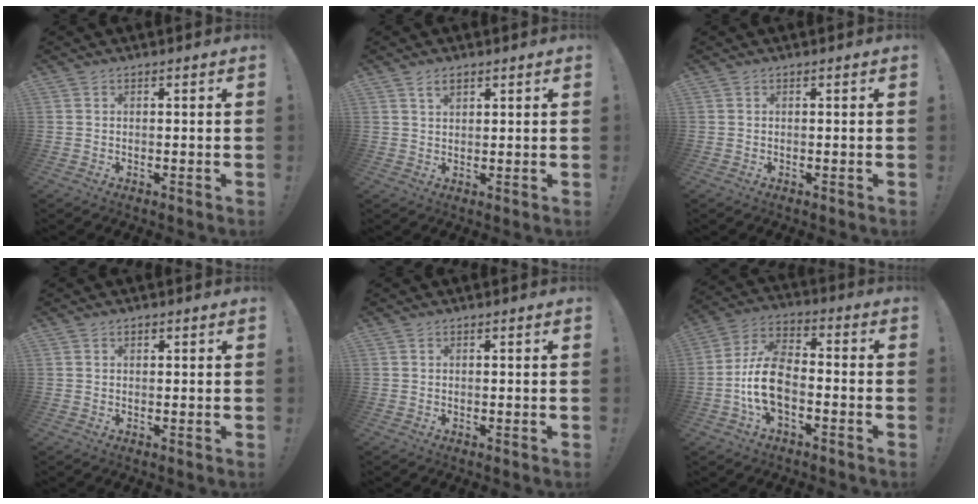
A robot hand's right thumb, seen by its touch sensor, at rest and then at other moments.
{"total": 2.9, "force": [1.7, 1.4, 1.9], "torque": [-0.033, -0.001, 0.029]}
{"total": 0.0}
{"total": 0.6, "force": [0.3, 0.4, 0.3], "torque": [-0.005, 0.002, 0.005]}
{"total": 0.0}
{"total": 13.1, "force": [-4.5, 7.2, 10.0], "torque": [-0.191, 0.022, -0.076]}